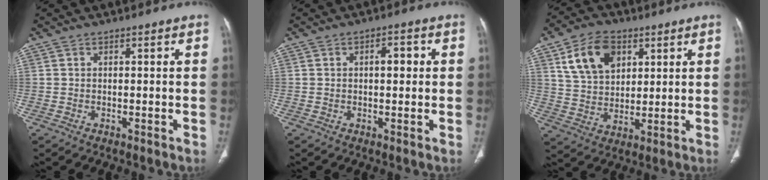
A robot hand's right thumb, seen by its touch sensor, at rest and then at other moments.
{"total": 3.5, "force": [0.5, 1.6, 3.0], "torque": [-0.038, 0.006, 0.007]}
{"total": 12.2, "force": [5.3, 8.2, 7.3], "torque": [-0.106, -0.013, 0.102]}